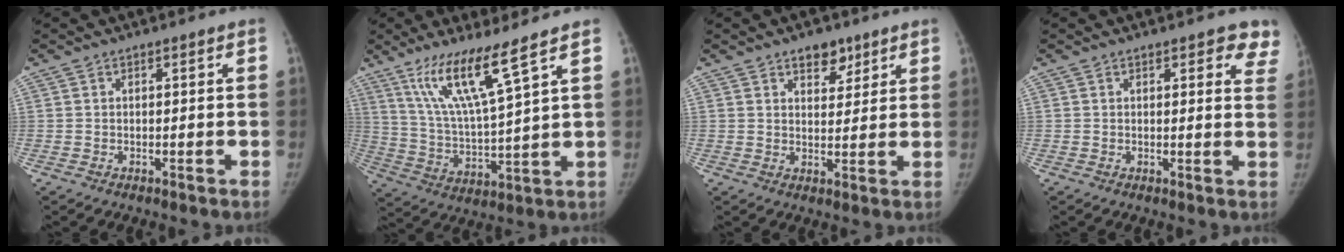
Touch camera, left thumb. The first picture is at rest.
{"total": 12.4, "force": [8.0, 0.2, 9.5], "torque": [-0.182, -0.050, 0.166]}
{"total": 5.3, "force": [3.5, 3.1, 2.5], "torque": [-0.005, -0.019, 0.052]}
{"total": 6.1, "force": [4.4, 2.6, 3.3], "torque": [0.004, -0.018, 0.031]}